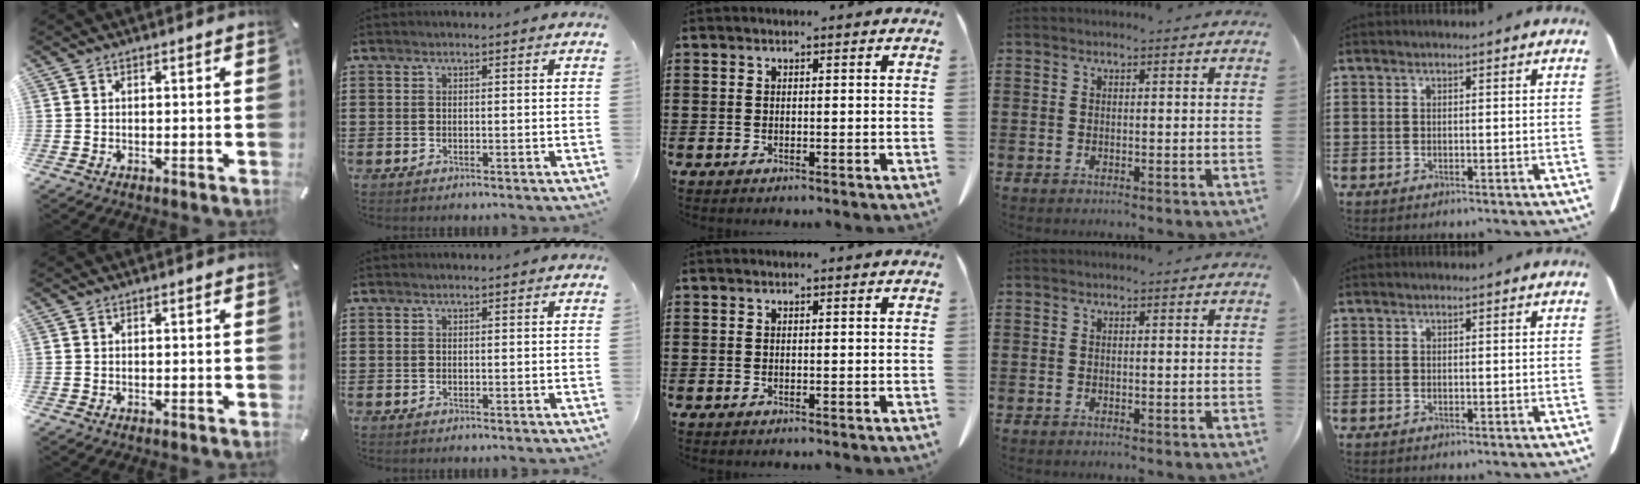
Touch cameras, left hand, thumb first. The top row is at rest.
{}